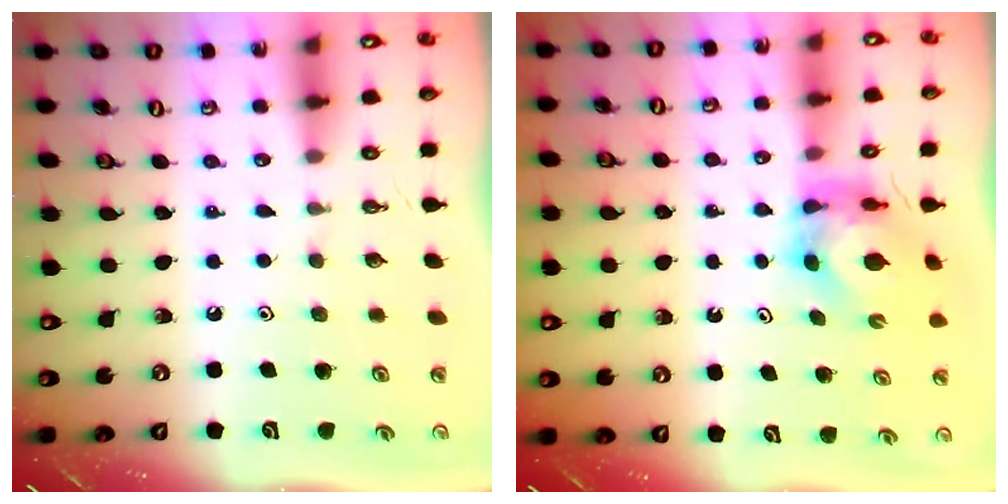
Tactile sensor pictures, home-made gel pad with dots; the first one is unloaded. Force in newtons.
{"total": 5.0, "press": 4.9, "slide": 0.4}